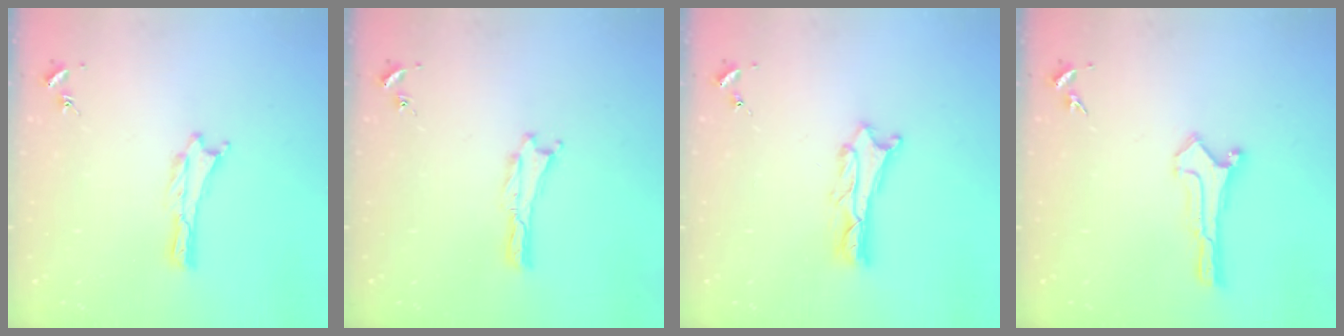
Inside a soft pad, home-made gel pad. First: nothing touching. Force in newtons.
{"total": 0.0}
{"total": 2.6, "press": 2.6, "slide": 0.3}
{"total": 0.0}